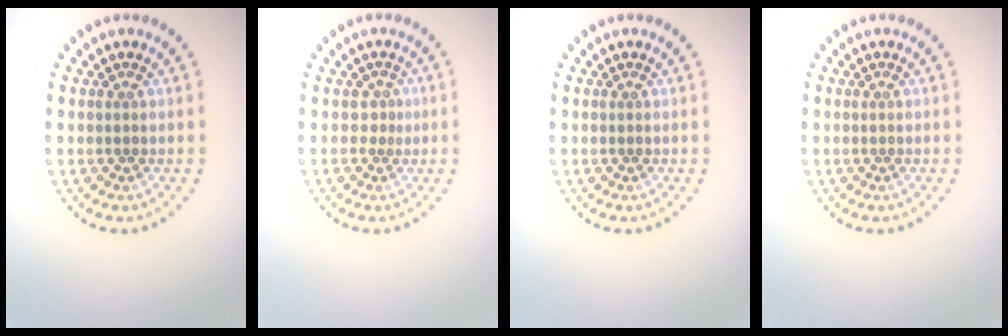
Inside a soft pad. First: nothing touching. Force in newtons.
{"total": 0.6, "press": 0.1, "slide": 0.6}
{"total": 0.0}
{"total": 0.0}